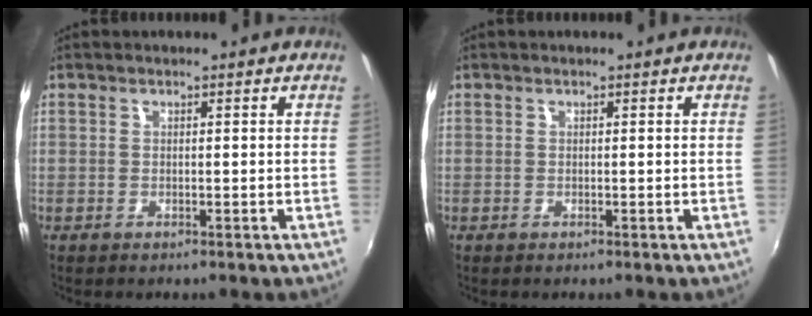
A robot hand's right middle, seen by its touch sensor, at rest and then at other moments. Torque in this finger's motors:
{"motor_torque": [0.00, 0.00, 0.00, 0.00]}